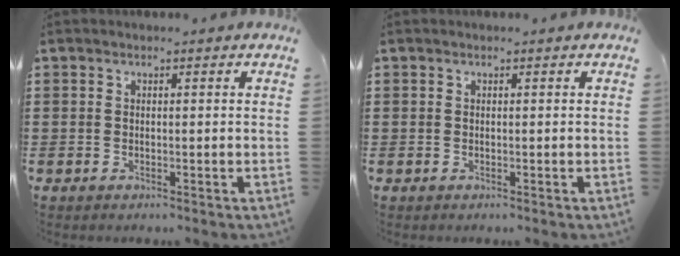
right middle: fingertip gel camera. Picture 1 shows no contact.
{"total": 0.0}